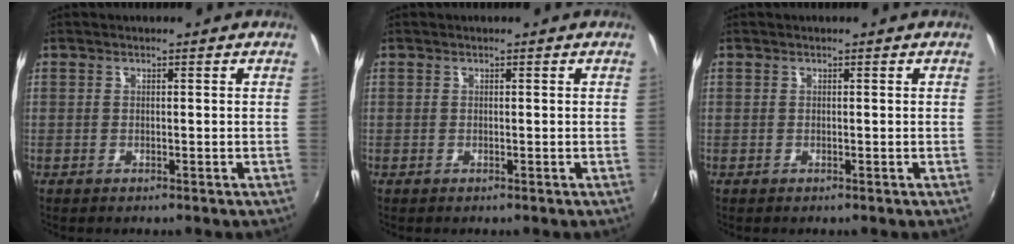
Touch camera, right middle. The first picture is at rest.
{"total": 0.0}
{"total": 0.0}